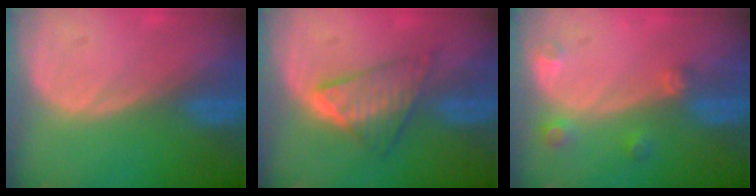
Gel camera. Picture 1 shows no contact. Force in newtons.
{"total": 5.8, "press": 5.8, "slide": 0.7}
{"total": 2.7, "press": 2.6, "slide": 0.4}